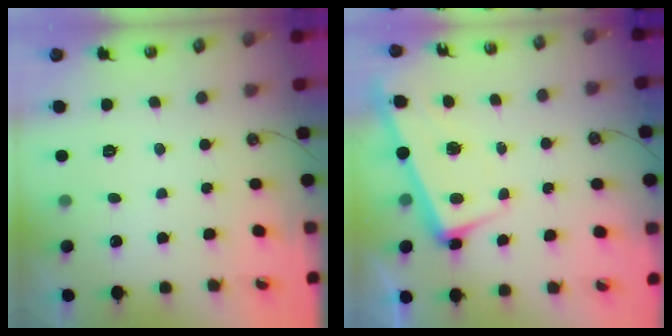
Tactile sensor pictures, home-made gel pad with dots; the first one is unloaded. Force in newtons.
{"total": 2.6, "press": 2.4, "slide": 1.0}